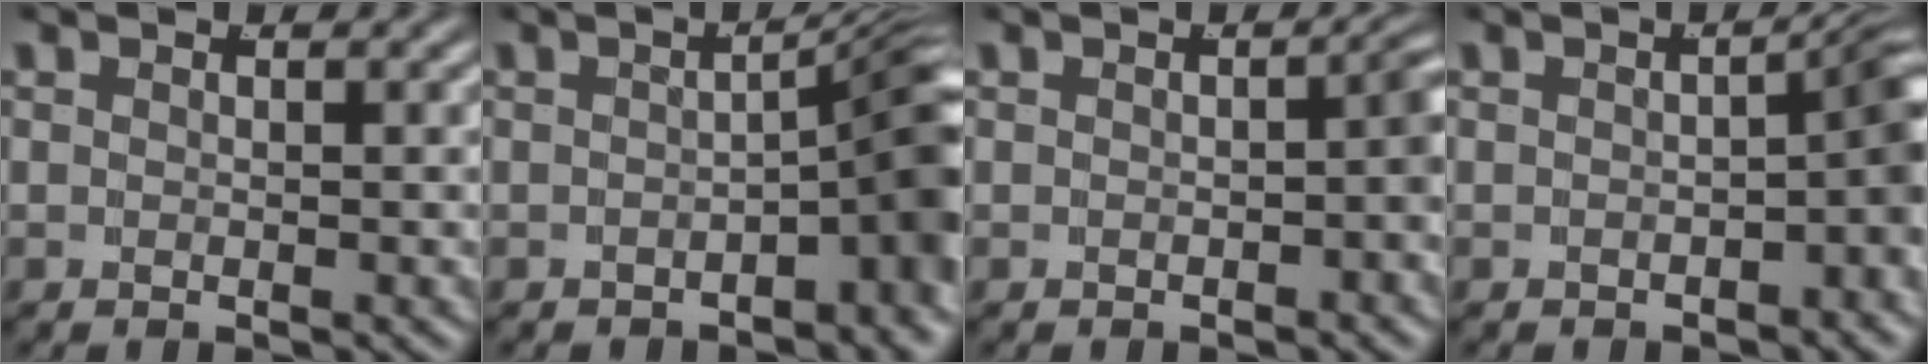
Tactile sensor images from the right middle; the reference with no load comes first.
{"total": 6.6, "force": [-1.9, 2.1, 5.9], "torque": [-0.057, -0.001, -0.026]}
{"total": 2.0, "force": [-0.6, 0.4, 1.9], "torque": [-0.026, -0.002, -0.007]}
{"total": 3.9, "force": [-1.0, 1.1, 3.6], "torque": [-0.032, 0.004, -0.014]}